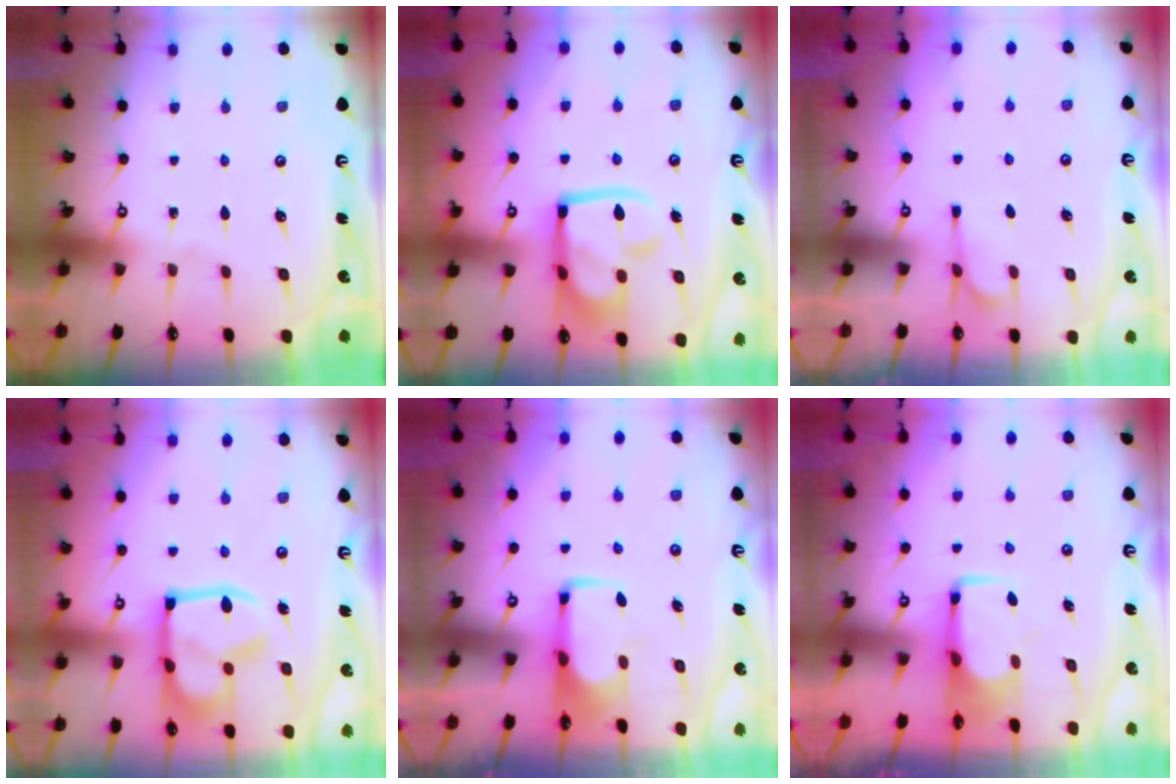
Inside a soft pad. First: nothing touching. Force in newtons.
{"total": 16.5, "press": 16.4, "slide": 1.9}
{"total": 4.3, "press": 4.0, "slide": 1.4}
{"total": 17.4, "press": 17.4, "slide": 1.6}
{"total": 1.9, "press": 1.8, "slide": 0.4}
{"total": 3.9, "press": 3.9, "slide": 0.7}